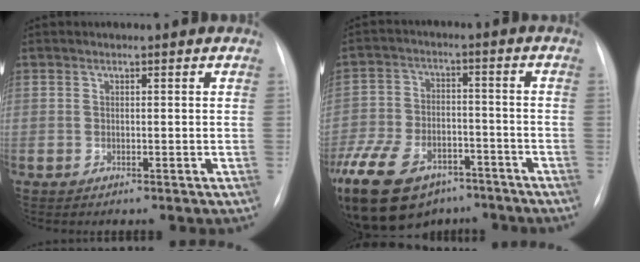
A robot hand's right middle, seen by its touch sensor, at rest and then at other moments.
{"total": 24.9, "force": [-15.8, 14.4, 12.8], "torque": [-0.352, -0.025, -0.253]}